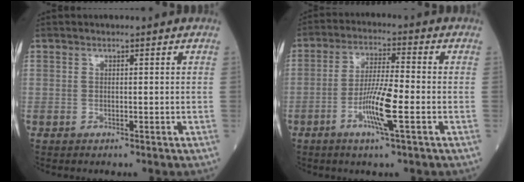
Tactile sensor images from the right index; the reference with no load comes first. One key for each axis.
{"total": 8.1, "fx": -2.8, "fy": 0.2, "fz": 7.6, "tx": -0.145, "ty": -0.006, "tz": -0.056}